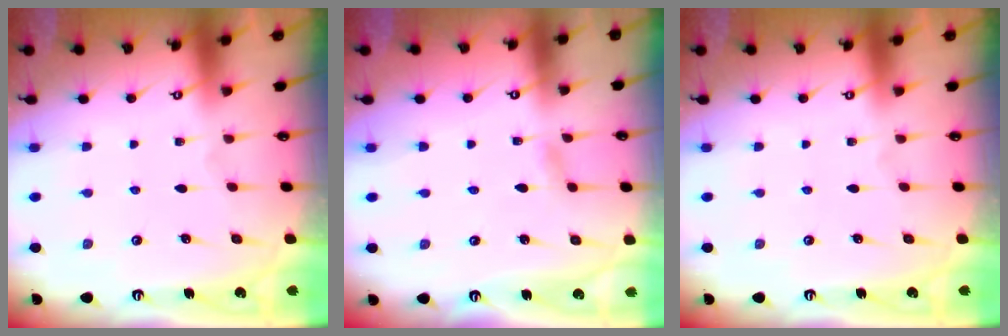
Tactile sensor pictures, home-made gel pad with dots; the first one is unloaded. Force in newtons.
{"total": 2.5, "press": 2.5, "slide": 0.3}
{"total": 0.0}